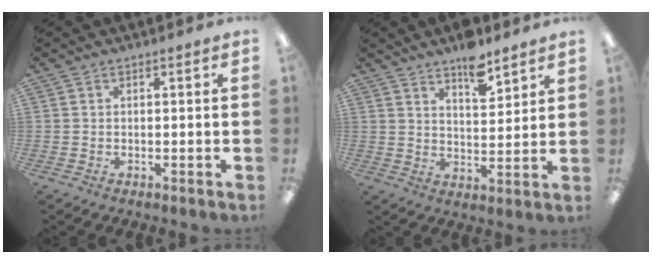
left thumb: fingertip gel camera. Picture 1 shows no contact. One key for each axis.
{"total": 7.7, "fx": 6.2, "fy": 2.8, "fz": 3.7, "tx": -0.041, "ty": -0.043, "tz": 0.103}